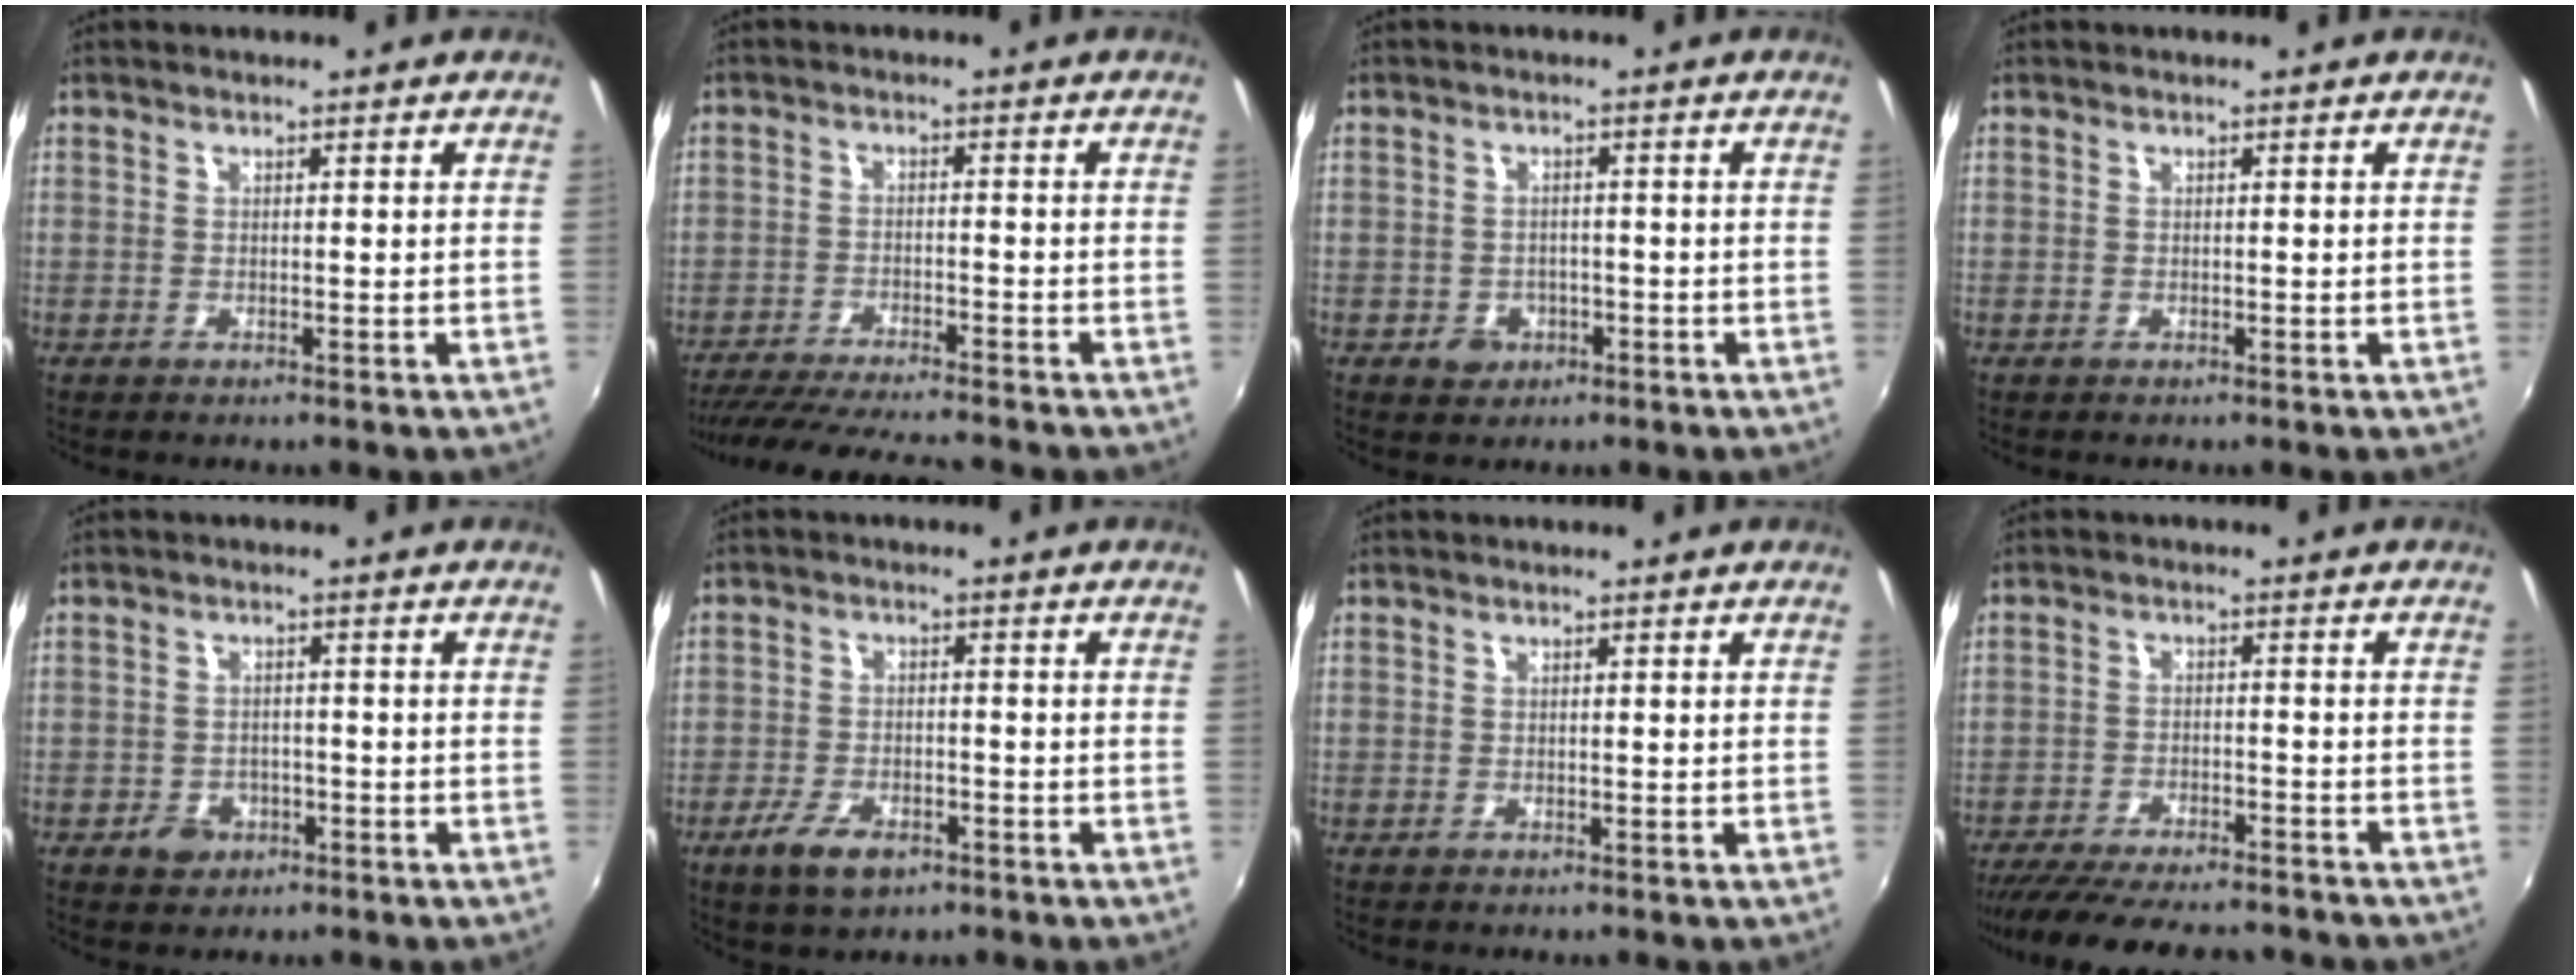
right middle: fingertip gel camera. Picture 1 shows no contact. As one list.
[{"total": 14.0, "force": [-12.5, 1.3, 6.2], "torque": [-0.136, -0.022, -0.203]}, {"total": 3.6, "force": [-1.6, 3.1, 1.0], "torque": [-0.026, 0.003, -0.020]}, {"total": 0.0}, {"total": 3.9, "force": [-2.1, 3.1, 1.2], "torque": [-0.031, 0.004, -0.029]}, {"total": 6.9, "force": [-4.2, 3.3, 4.4], "torque": [-0.109, -0.013, -0.074]}, {"total": 0.0}, {"total": 17.3, "force": [-14.9, 4.1, 7.9], "torque": [-0.160, -0.031, -0.222]}]